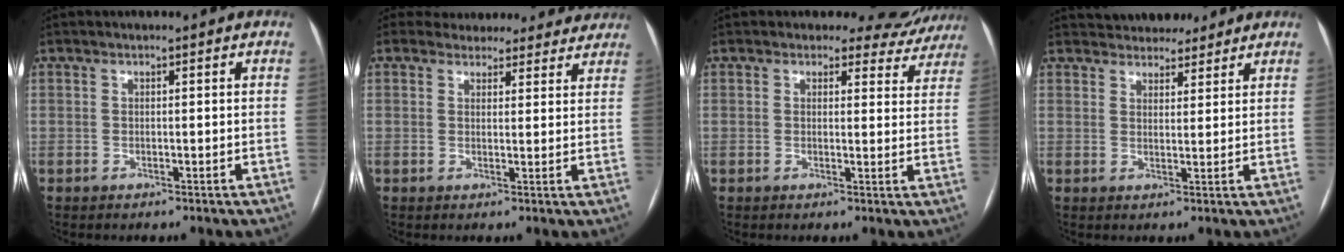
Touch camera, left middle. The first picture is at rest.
{"total": 15.5, "force": [14.3, 5.6, 2.1], "torque": [-0.013, 0.010, 0.162]}
{"total": 7.1, "force": [6.5, 2.9, -0.2], "torque": [0.034, -0.009, 0.045]}
{"total": 9.1, "force": [8.3, 3.4, 1.7], "torque": [-0.012, 0.017, 0.111]}